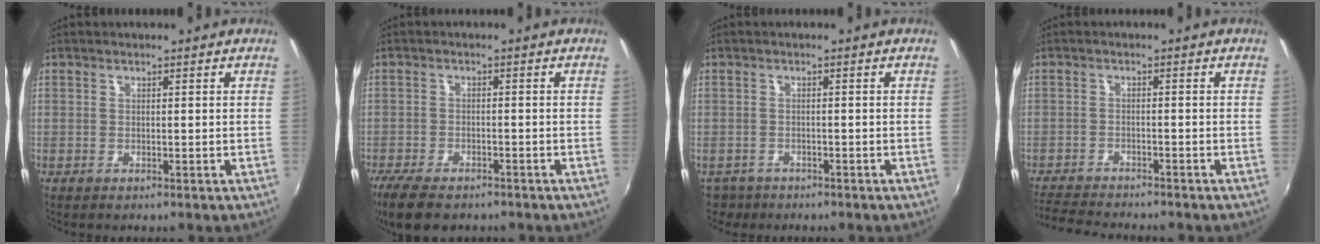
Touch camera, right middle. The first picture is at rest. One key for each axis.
{"total": 8.6, "fx": -6.7, "fy": 3.2, "fz": 4.3, "tx": -0.111, "ty": -0.027, "tz": -0.119}
{"total": 3.7, "fx": -2.6, "fy": 2.5, "fz": 0.6, "tx": -0.024, "ty": -0.006, "tz": -0.044}
{"total": 7.7, "fx": -7.3, "fy": 1.0, "fz": 2.2, "tx": -0.068, "ty": -0.015, "tz": -0.125}